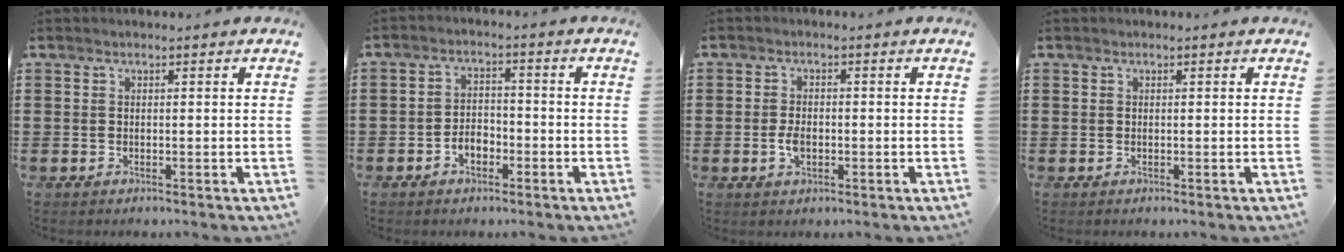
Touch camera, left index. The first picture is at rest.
{"total": 3.2, "force": [-1.8, 1.9, 1.8], "torque": [-0.037, 0.006, -0.037]}
{"total": 2.8, "force": [-0.5, 1.5, 2.3], "torque": [-0.052, -0.001, -0.011]}
{"total": 0.0}